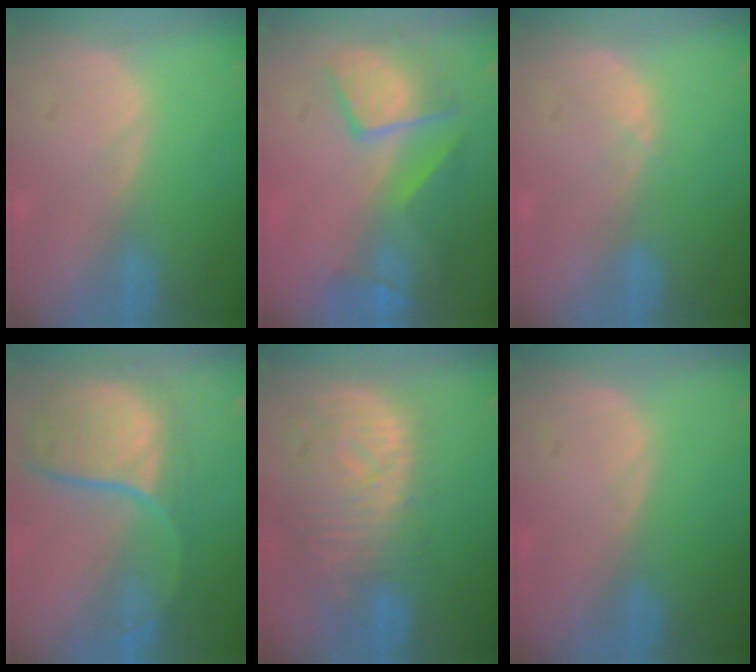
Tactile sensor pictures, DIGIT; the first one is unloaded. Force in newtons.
{"total": 10.1, "press": 8.7, "slide": 5.0}
{"total": 0.7, "press": 0.6, "slide": 0.4}
{"total": 11.9, "press": 9.8, "slide": 6.7}
{"total": 11.3, "press": 9.9, "slide": 5.4}
{"total": 0.0}